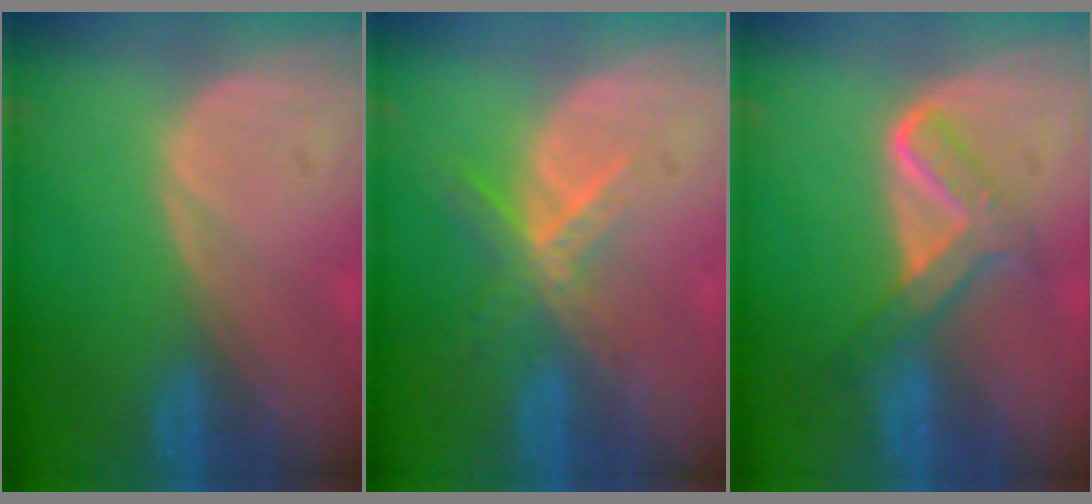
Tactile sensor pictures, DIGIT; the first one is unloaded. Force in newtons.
{"total": 5.6, "press": 4.9, "slide": 2.8}
{"total": 5.2, "press": 5.2, "slide": 0.5}